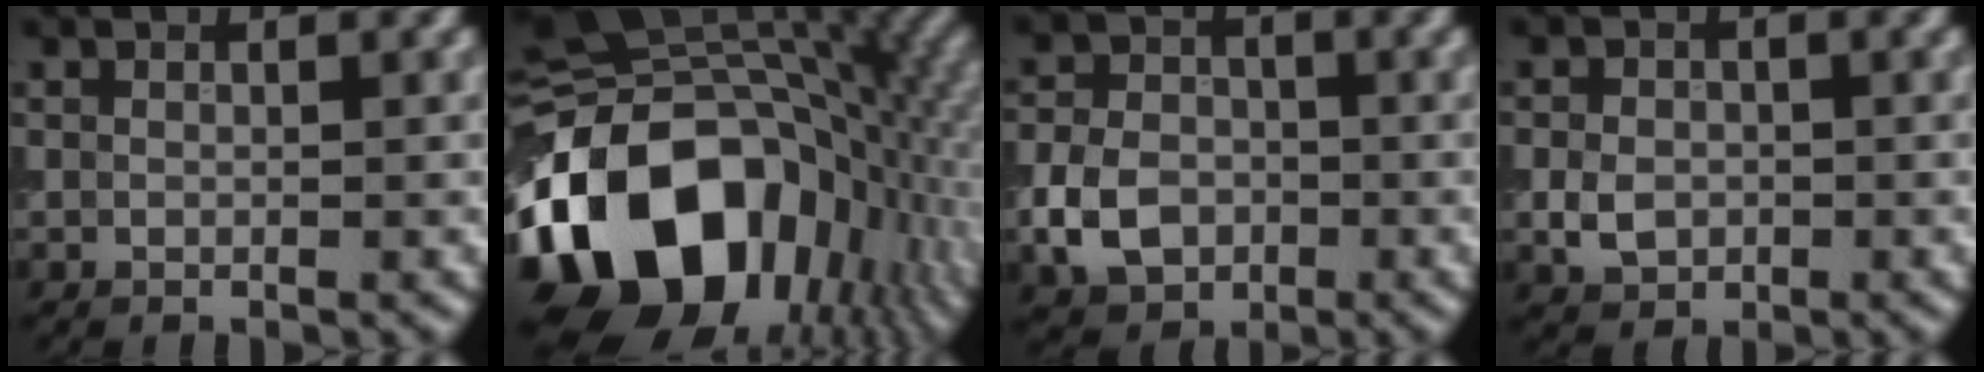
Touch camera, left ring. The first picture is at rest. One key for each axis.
{"total": 19.4, "fx": -5.9, "fy": 13.2, "fz": 12.9, "tx": -0.237, "ty": 0.004, "tz": -0.109}
{"total": 5.1, "fx": -1.7, "fy": 3.9, "fz": 2.8, "tx": -0.059, "ty": -0.002, "tz": -0.039}
{"total": 2.6, "fx": -0.6, "fy": 2.1, "fz": 1.5, "tx": -0.026, "ty": -0.003, "tz": -0.014}